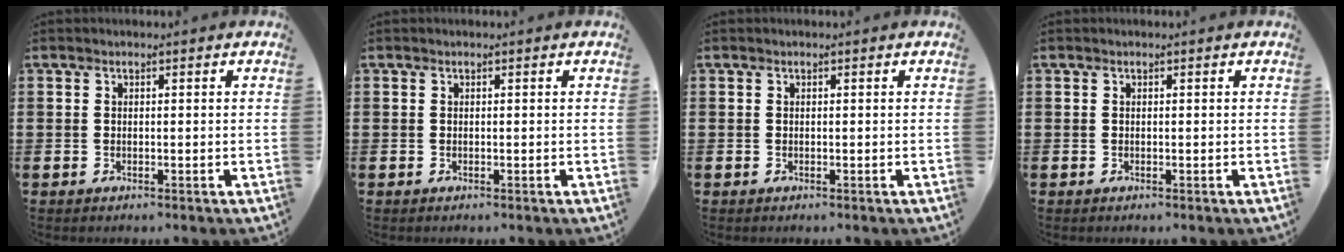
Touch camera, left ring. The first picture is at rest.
{"total": 0.0}
{"total": 0.0}
{"total": 0.0}